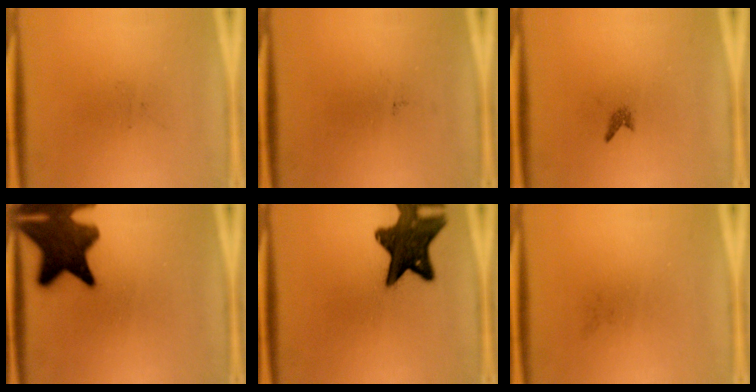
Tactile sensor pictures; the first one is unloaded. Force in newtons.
{"total": 0.0}
{"total": 0.7}
{"total": 14.4}
{"total": 14.2}
{"total": 0.0}